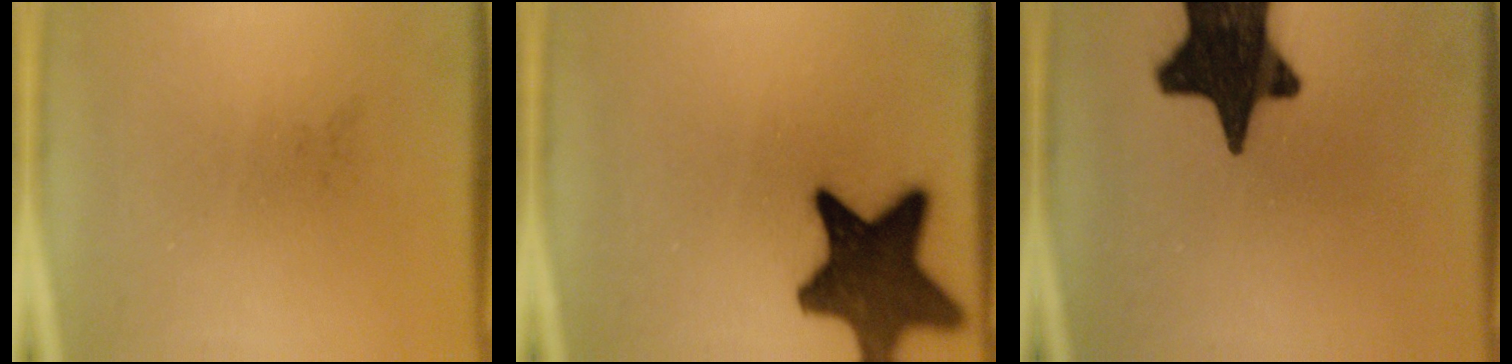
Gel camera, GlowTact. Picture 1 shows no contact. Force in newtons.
{"total": 15.3}
{"total": 18.9}